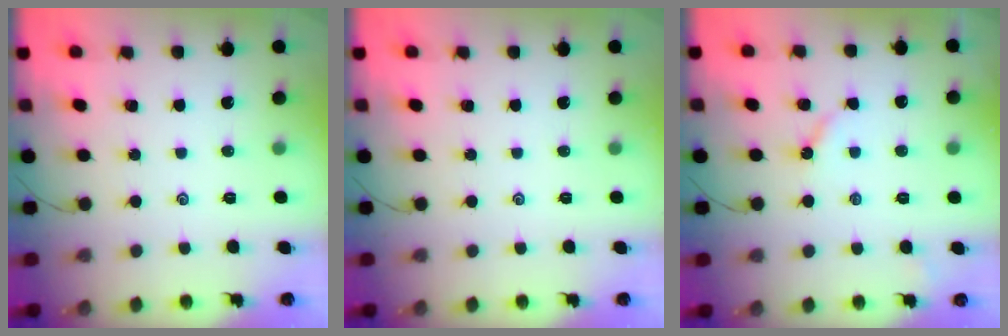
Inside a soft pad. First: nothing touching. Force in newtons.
{"total": 0.0}
{"total": 3.3, "press": 3.3, "slide": 0.5}